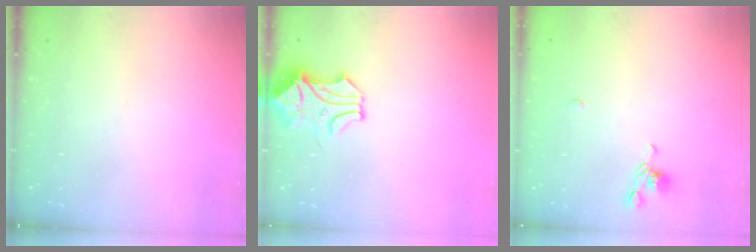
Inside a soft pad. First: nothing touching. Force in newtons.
{"total": 1.1, "press": 0.5, "slide": 1.0}
{"total": 1.0, "press": 0.8, "slide": 0.5}